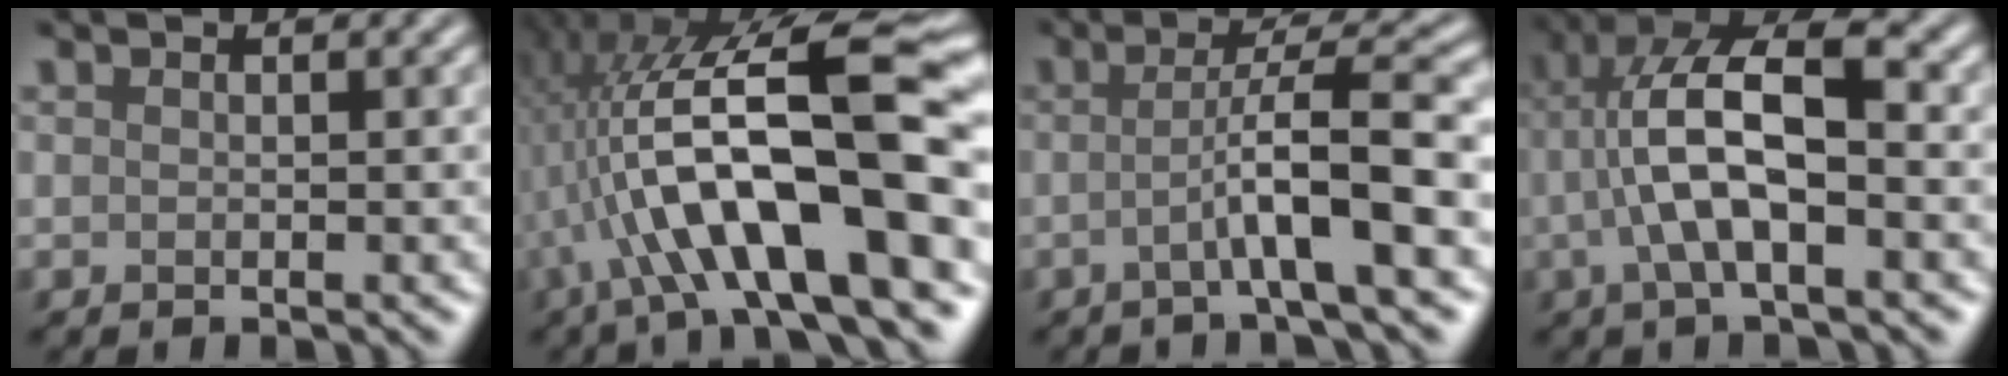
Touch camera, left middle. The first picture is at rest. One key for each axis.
{"total": 14.4, "fx": -1.7, "fy": 4.7, "fz": 13.5, "tx": -0.201, "ty": 0.027, "tz": -0.028}
{"total": 6.3, "fx": -1.0, "fy": 0.8, "fz": 6.2, "tx": -0.095, "ty": 0.019, "tz": -0.026}
{"total": 8.1, "fx": -0.3, "fy": 2.7, "fz": 7.7, "tx": -0.150, "ty": 0.027, "tz": -0.009}